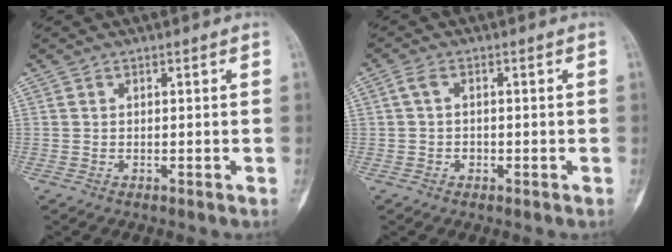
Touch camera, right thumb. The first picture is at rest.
{"total": 2.5, "force": [-0.2, 1.8, 1.7], "torque": [-0.036, 0.009, -0.006]}